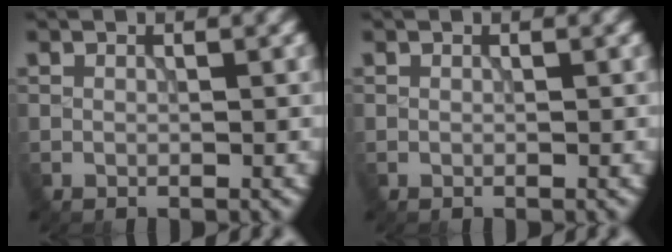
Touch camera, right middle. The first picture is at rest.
{"total": 0.0}